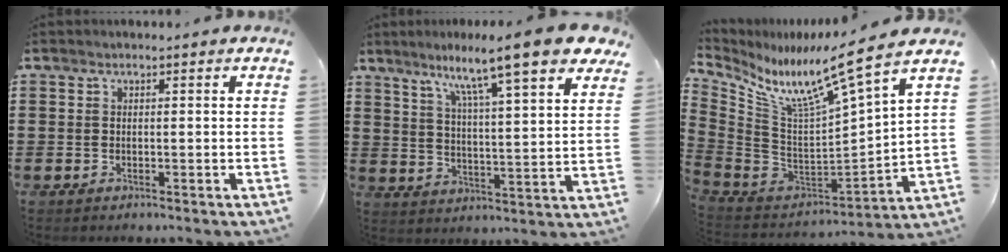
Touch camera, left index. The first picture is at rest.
{"total": 11.3, "force": [8.8, 0.1, 7.1], "torque": [-0.136, -0.057, 0.132]}
{"total": 9.5, "force": [6.6, -0.6, 6.8], "torque": [-0.142, -0.072, 0.094]}